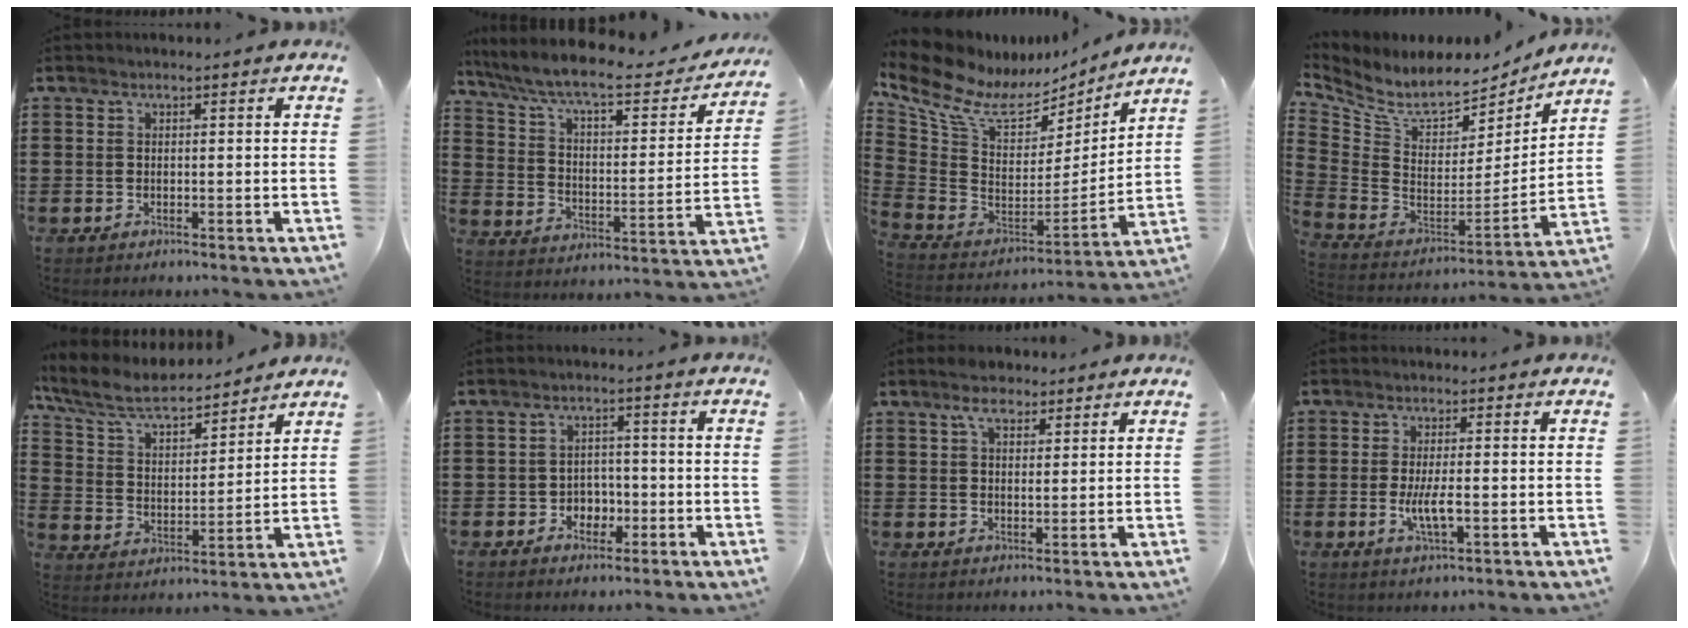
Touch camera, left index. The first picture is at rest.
{"total": 8.6, "force": [7.1, 1.0, 4.8], "torque": [-0.121, -0.046, 0.116]}
{"total": 10.1, "force": [6.8, 4.9, 5.5], "torque": [-0.149, -0.047, 0.120]}
{"total": 6.8, "force": [5.6, 2.8, 2.6], "torque": [-0.087, -0.050, 0.097]}
{"total": 7.3, "force": [6.3, 1.9, 3.2], "torque": [-0.090, -0.034, 0.106]}
{"total": 3.4, "force": [-1.6, 2.7, 1.3], "torque": [-0.033, 0.007, -0.037]}
{"total": 5.0, "force": [3.5, 2.4, 2.7], "torque": [-0.055, 0.006, 0.061]}
{"total": 4.6, "force": [-0.8, 1.1, 4.4], "torque": [-0.088, -0.004, -0.018]}